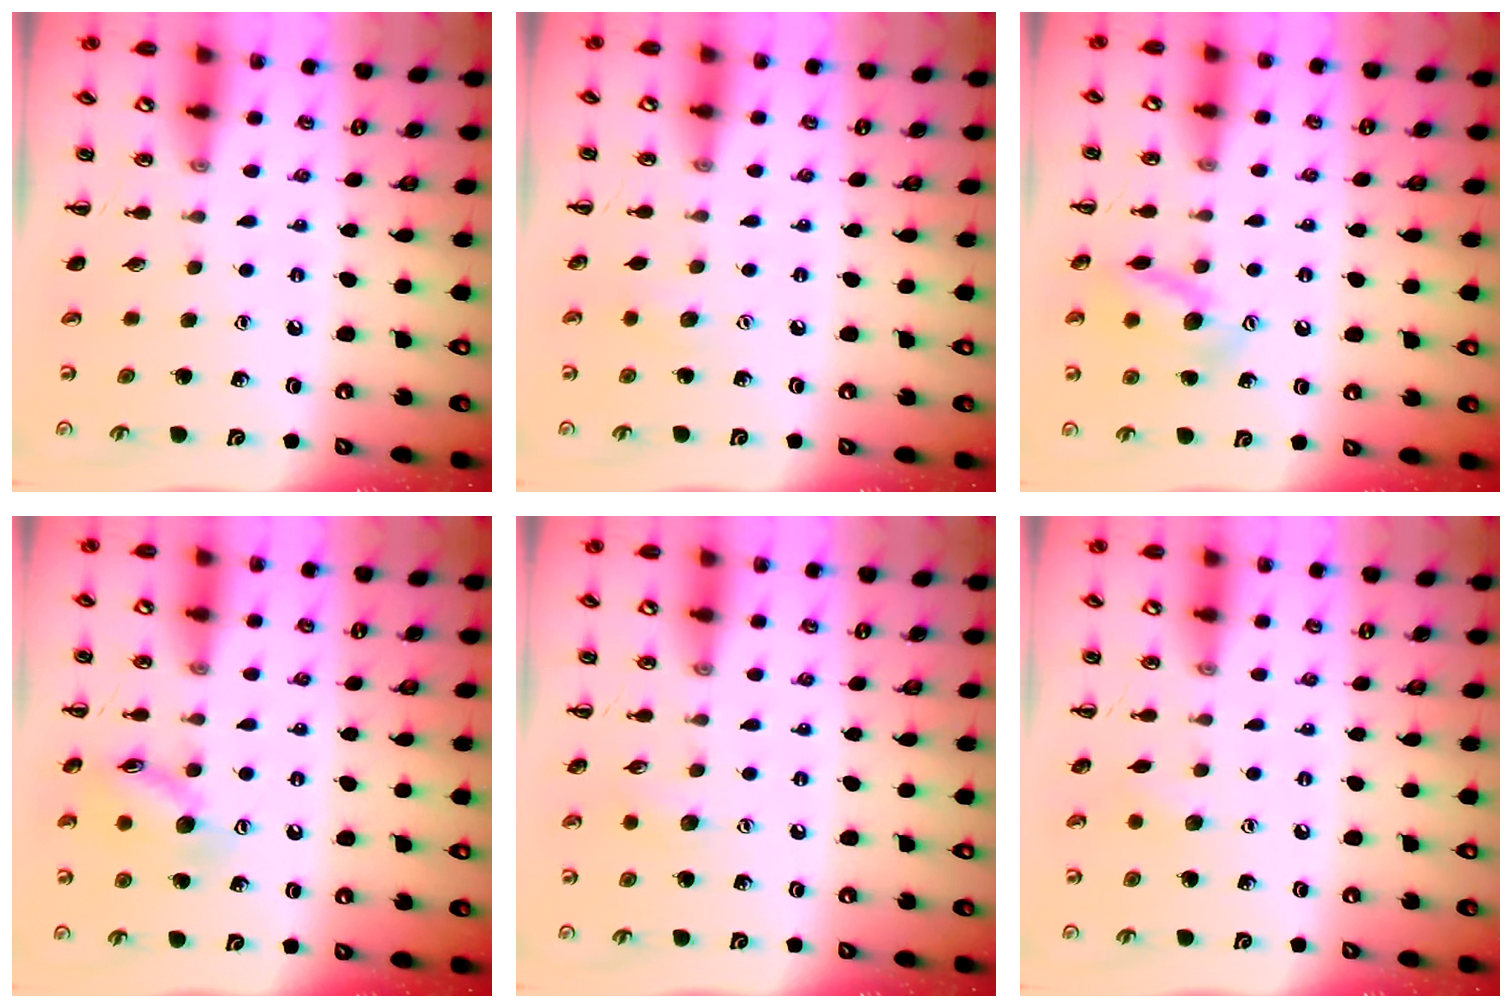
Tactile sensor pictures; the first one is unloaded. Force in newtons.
{"total": 5.0, "press": 4.9, "slide": 0.8}
{"total": 12.9, "press": 12.9, "slide": 0.7}
{"total": 10.5, "press": 10.5, "slide": 0.5}
{"total": 5.1, "press": 4.9, "slide": 1.2}
{"total": 3.8, "press": 3.6, "slide": 1.0}